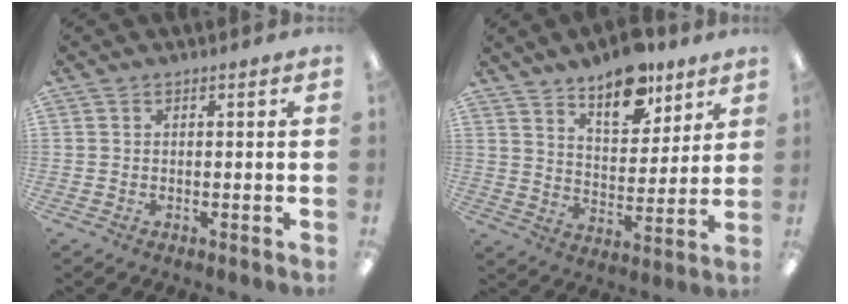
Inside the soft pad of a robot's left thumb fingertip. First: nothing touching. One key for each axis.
{"total": 13.2, "fx": 10.1, "fy": 6.0, "fz": 6.1, "tx": -0.076, "ty": -0.062, "tz": 0.178}